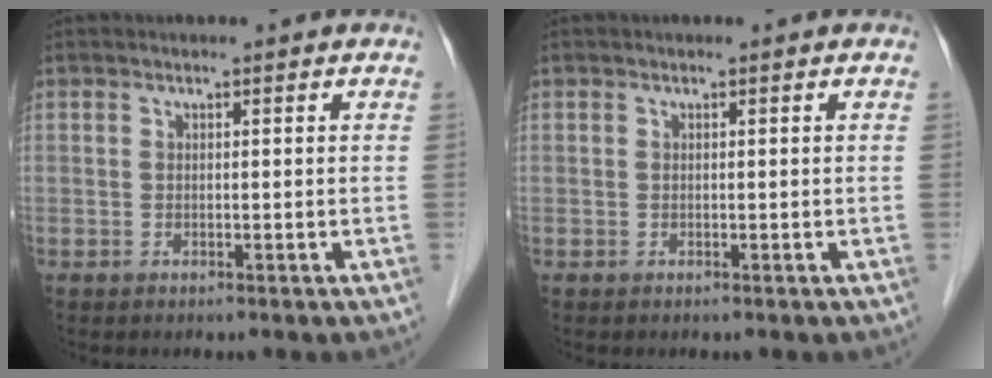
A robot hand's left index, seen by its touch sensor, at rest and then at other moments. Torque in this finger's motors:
{"motor_torque": [0.00, 0.00, -0.04, 0.00]}